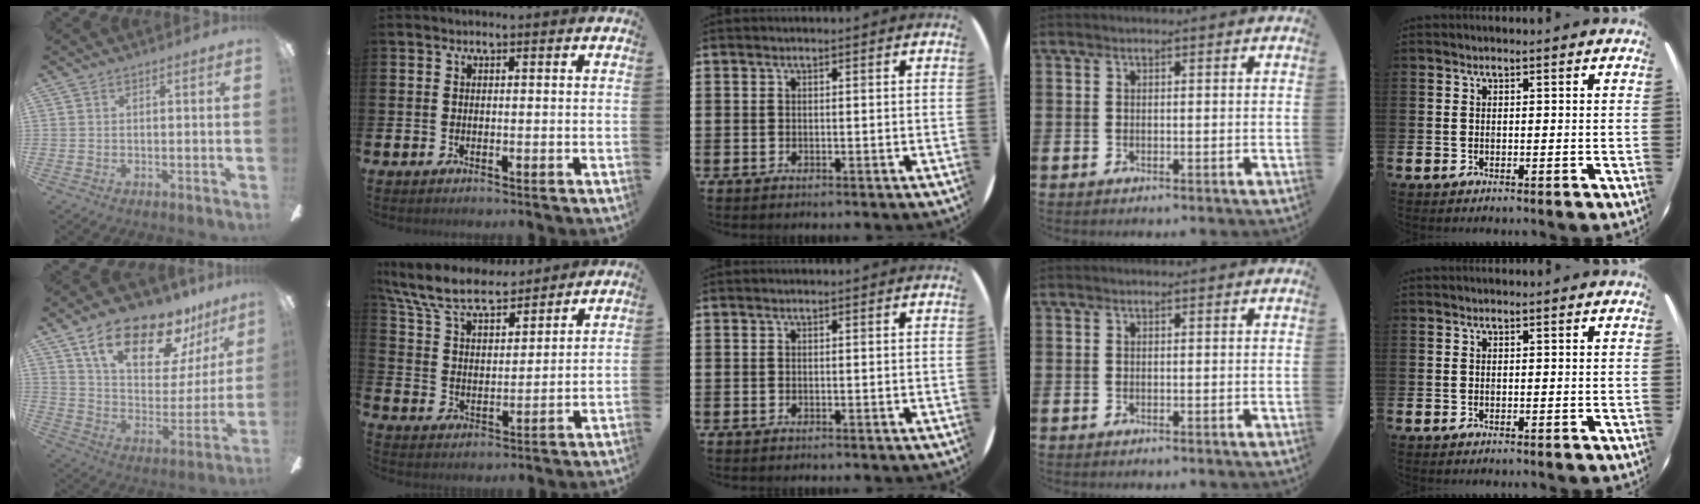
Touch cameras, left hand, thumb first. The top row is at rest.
{"thumb": {"total": 22.2, "force": [15.1, 9.6, 13.1], "torque": [-0.213, -0.088, 0.259]}, "index": {"total": 9.0, "force": [8.1, 2.3, 3.1], "torque": [-0.100, -0.045, 0.147]}}